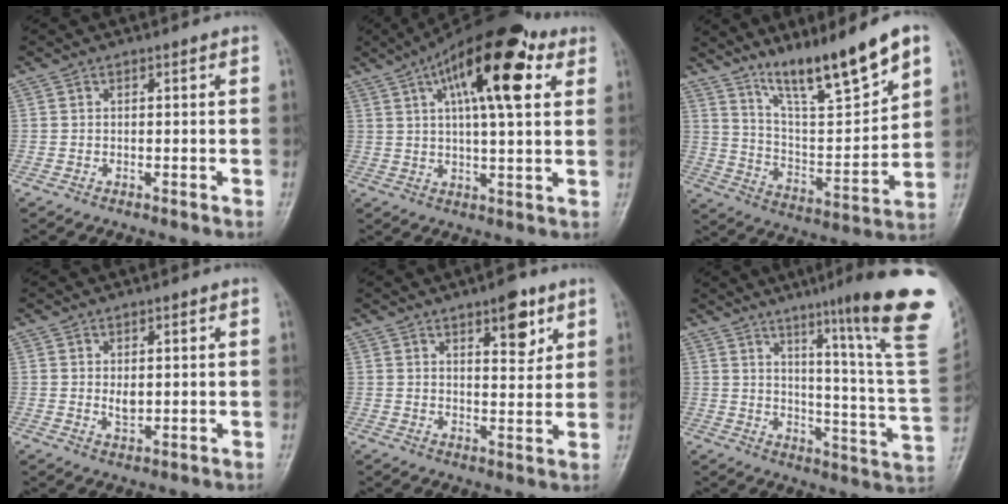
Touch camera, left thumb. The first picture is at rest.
{"total": 18.3, "force": [7.4, 6.5, 15.5], "torque": [-0.225, 0.003, 0.107]}
{"total": 16.4, "force": [11.5, 2.4, 11.5], "torque": [-0.173, -0.070, 0.209]}
{"total": 2.7, "force": [0.6, 1.4, 2.2], "torque": [-0.030, -0.009, 0.013]}
{"total": 7.1, "force": [4.2, 2.8, 5.0], "torque": [-0.050, -0.024, 0.057]}
{"total": 23.1, "force": [13.3, 0.6, 18.8], "torque": [-0.238, -0.082, 0.181]}